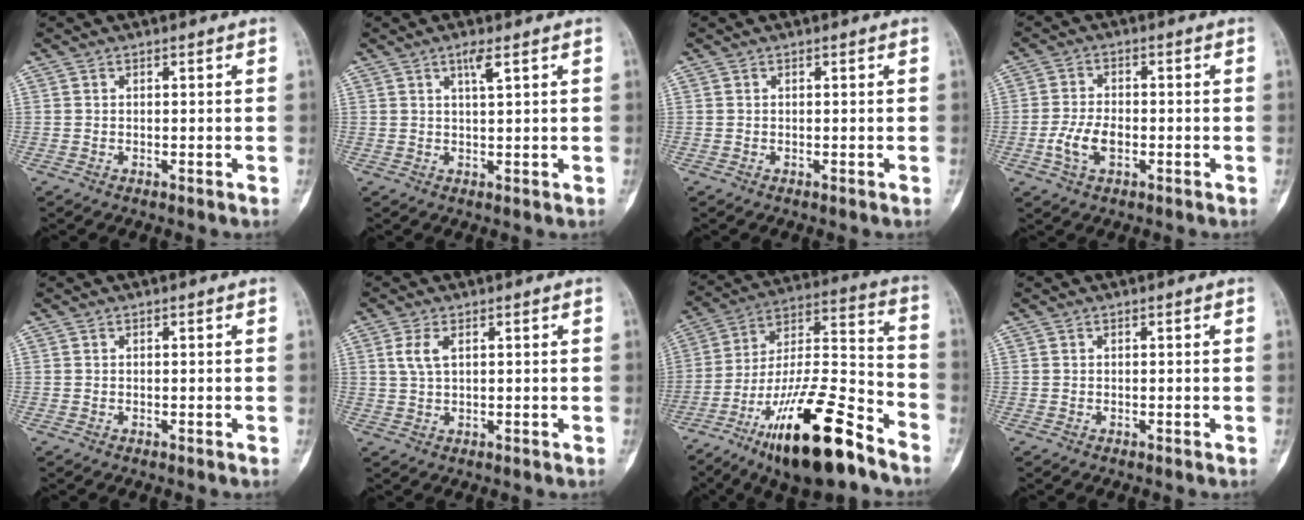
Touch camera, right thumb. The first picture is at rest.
{"total": 2.7, "force": [1.4, 0.3, 2.3], "torque": [-0.048, -0.004, 0.028]}
{"total": 0.0}
{"total": 5.8, "force": [-1.7, 3.2, 4.5], "torque": [-0.093, 0.010, -0.033]}
{"total": 0.0}
{"total": 3.5, "force": [1.3, 1.5, 2.9], "torque": [-0.067, 0.003, 0.029]}
{"total": 23.8, "force": [-14.7, 6.3, 17.6], "torque": [-0.311, 0.076, -0.249]}
{"total": 0.0}